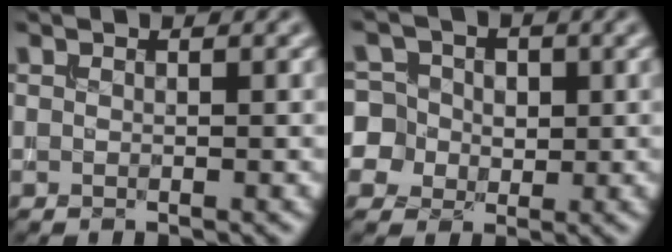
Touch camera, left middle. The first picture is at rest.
{"total": 8.2, "force": [1.6, 7.6, 2.6], "torque": [-0.075, 0.048, 0.010]}